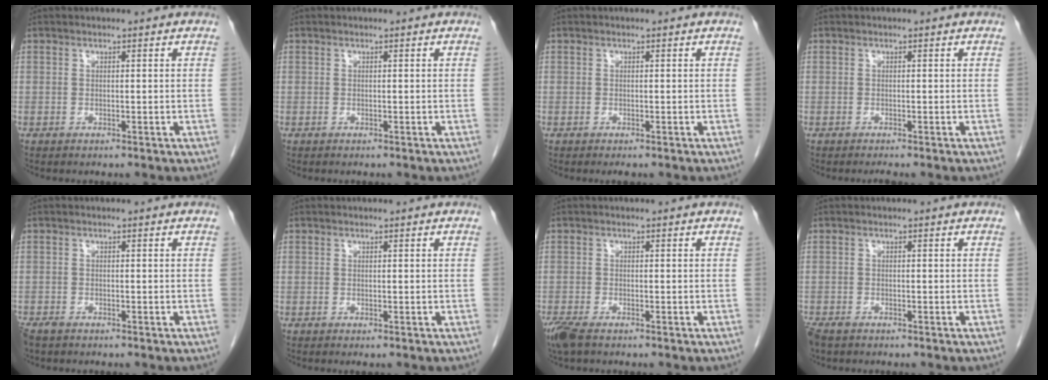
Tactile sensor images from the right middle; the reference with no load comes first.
{"total": 0.0}
{"total": 0.6, "force": [-0.5, 0.0, 0.4], "torque": [-0.009, -0.005, -0.006]}
{"total": 0.7, "force": [-0.5, -0.3, 0.2], "torque": [-0.009, -0.002, -0.009]}
{"total": 2.1, "force": [-1.7, 0.8, 0.9], "torque": [-0.021, -0.005, -0.028]}
{"total": 0.0}
{"total": 3.7, "force": [-2.7, 1.1, 2.4], "torque": [-0.056, -0.012, -0.048]}
{"total": 2.7, "force": [-2.1, 1.1, 1.3], "torque": [-0.032, -0.008, -0.035]}